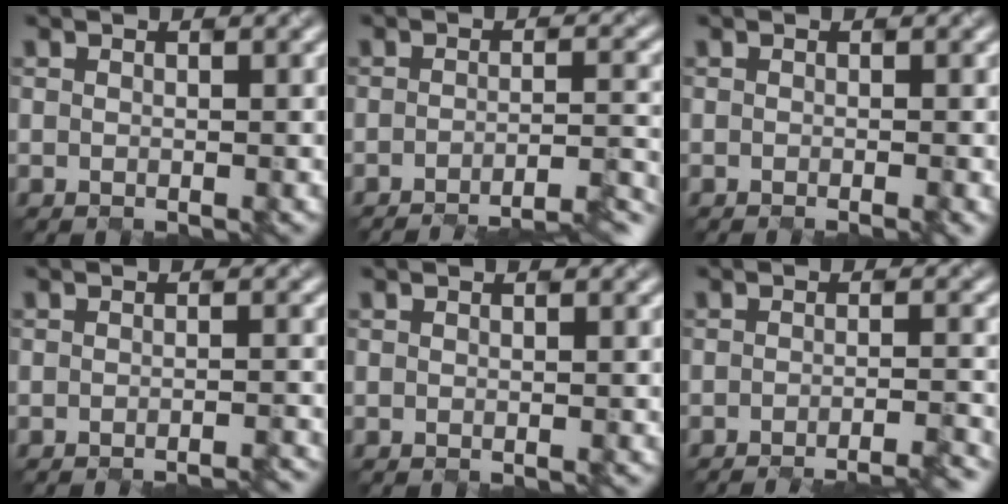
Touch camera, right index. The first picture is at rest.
{"total": 7.4, "force": [-5.8, 1.3, 4.5], "torque": [-0.048, 0.007, -0.065]}
{"total": 1.6, "force": [-0.4, 0.5, 1.4], "torque": [-0.010, 0.003, -0.008]}
{"total": 2.5, "force": [-1.9, 0.5, 1.5], "torque": [0.000, 0.004, -0.025]}
{"total": 0.0}
{"total": 5.9, "force": [-4.3, 1.3, 3.8], "torque": [-0.032, 0.002, -0.047]}